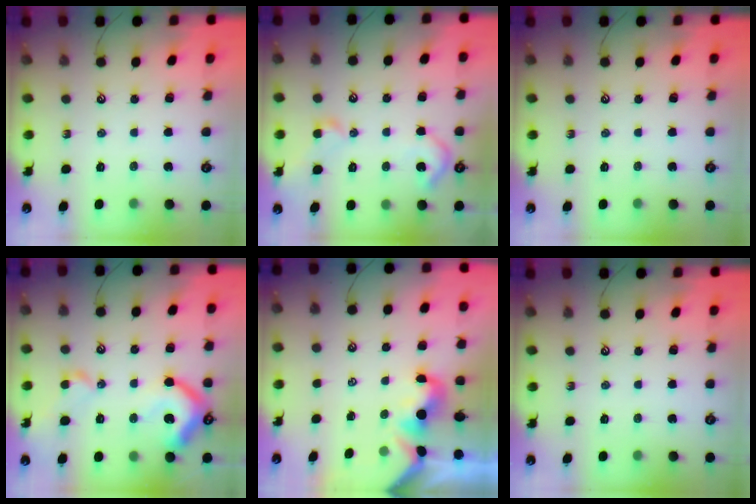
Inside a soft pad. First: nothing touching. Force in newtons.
{"total": 6.4, "press": 6.3, "slide": 1.0}
{"total": 0.0}
{"total": 13.6, "press": 13.5, "slide": 1.7}
{"total": 1.1, "press": 1.1, "slide": 0.2}
{"total": 0.0}